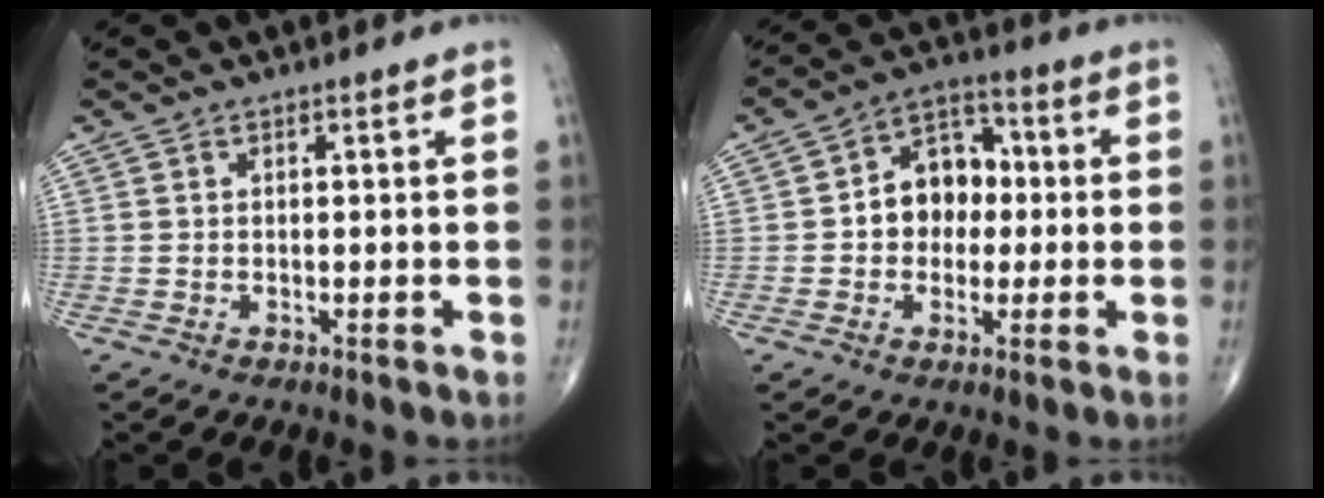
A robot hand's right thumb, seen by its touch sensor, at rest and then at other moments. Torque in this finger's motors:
{"motor_torque": [1.23, 1.18, 0.84, -0.17, 0.06]}